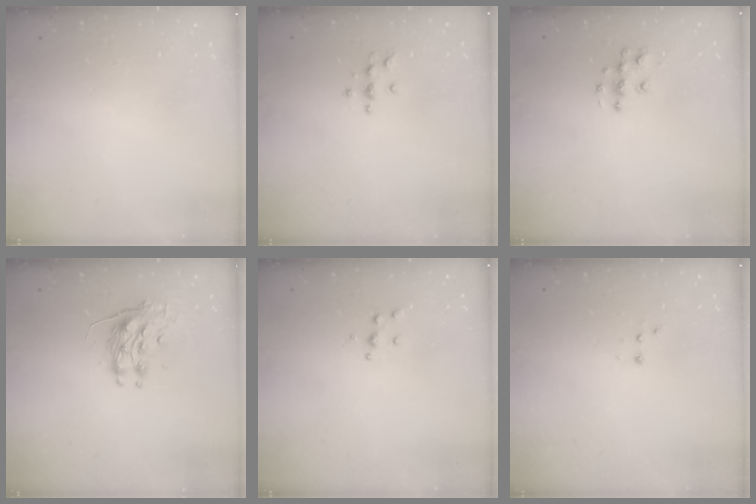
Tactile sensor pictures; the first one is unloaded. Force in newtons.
{"total": 4.0, "press": 4.0, "slide": 0.5}
{"total": 6.7, "press": 6.7, "slide": 0.3}
{"total": 8.8, "press": 8.8, "slide": 0.0}
{"total": 4.3, "press": 4.3, "slide": 0.4}
{"total": 2.8, "press": 2.7, "slide": 0.7}